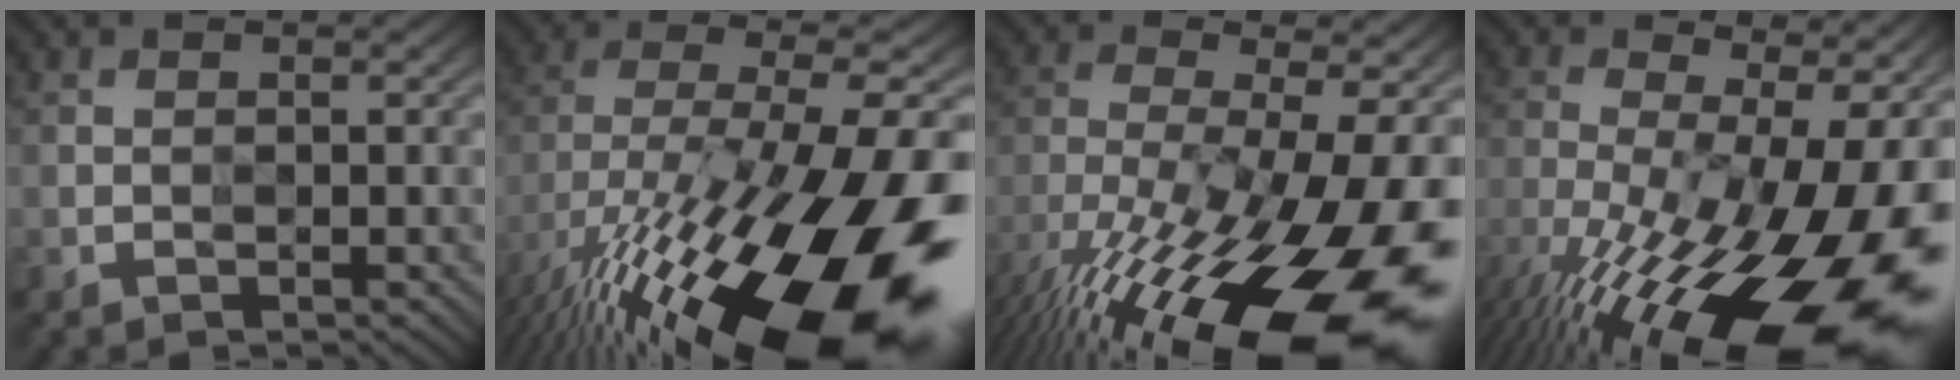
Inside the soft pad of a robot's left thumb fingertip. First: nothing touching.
{"total": 20.2, "force": [-9.4, 7.3, 16.2], "torque": [-0.298, -0.019, -0.153]}
{"total": 20.4, "force": [-11.5, 7.0, 15.3], "torque": [-0.267, -0.034, -0.178]}
{"total": 20.7, "force": [-8.8, 7.1, 17.4], "torque": [-0.281, -0.030, -0.136]}